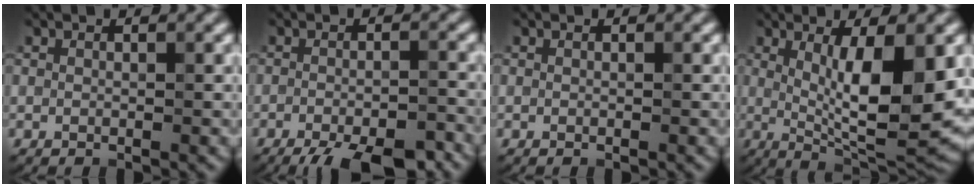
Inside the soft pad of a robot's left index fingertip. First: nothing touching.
{"total": 8.8, "force": [-7.0, 2.4, 4.9], "torque": [-0.064, -0.018, -0.095]}
{"total": 0.0}
{"total": 10.0, "force": [1.0, 2.7, 9.6], "torque": [-0.144, -0.015, 0.026]}